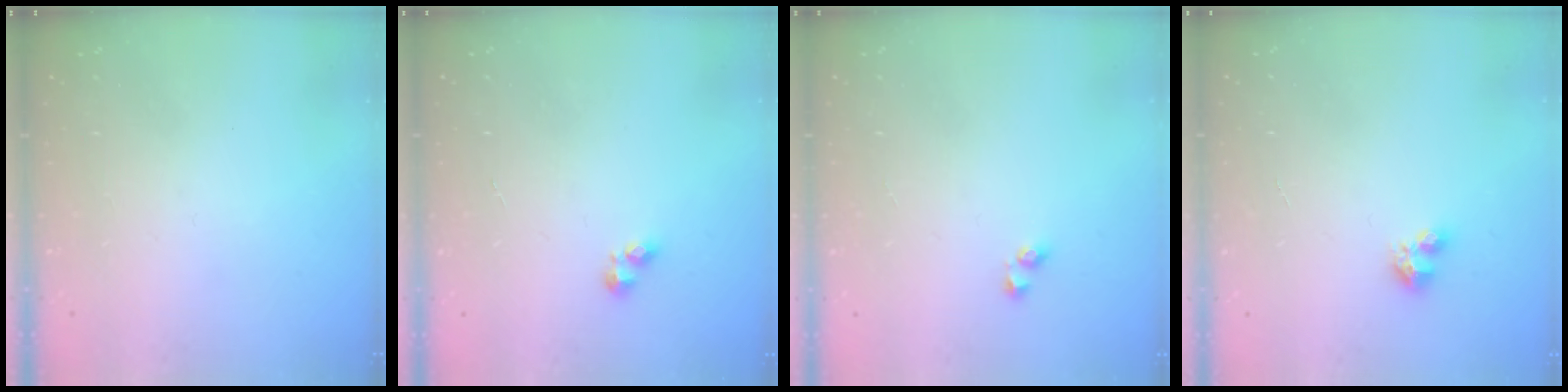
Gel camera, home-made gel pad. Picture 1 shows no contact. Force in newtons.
{"total": 2.1, "press": 2.0, "slide": 0.3}
{"total": 2.0, "press": 1.7, "slide": 1.0}
{"total": 4.6, "press": 4.6, "slide": 0.4}